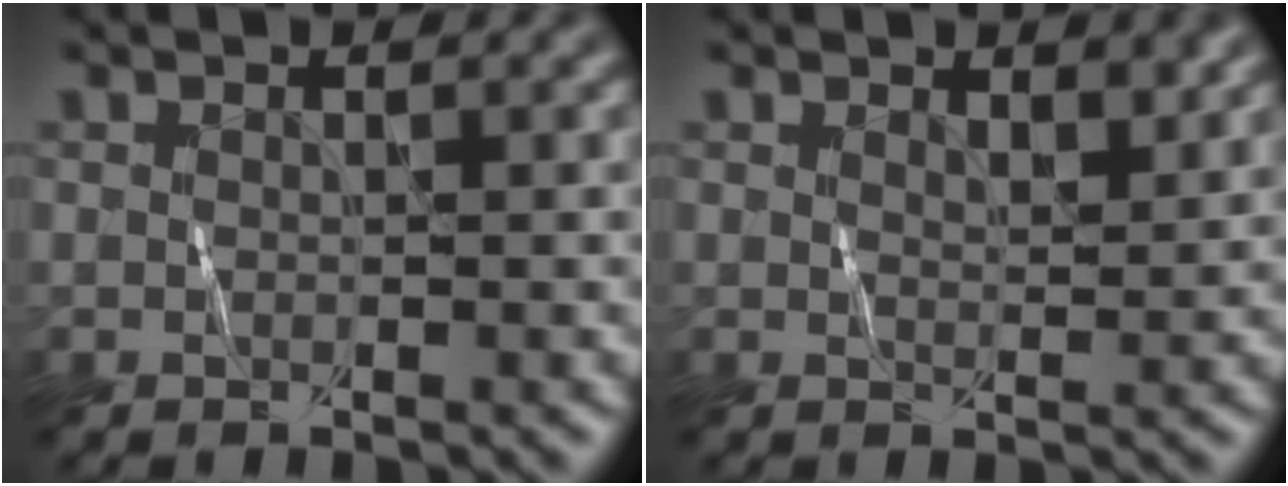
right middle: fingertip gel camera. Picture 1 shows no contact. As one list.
[{"total": 1.7, "force": [1.2, 0.6, 1.0], "torque": [-0.012, -0.004, 0.024]}]